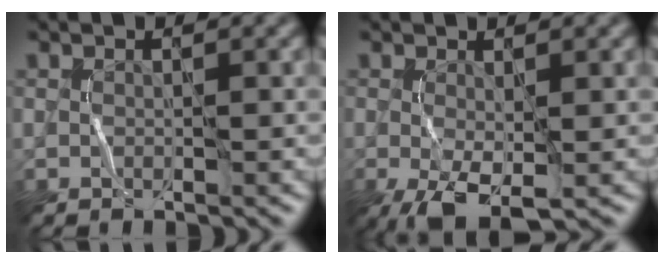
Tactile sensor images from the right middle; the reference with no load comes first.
{"total": 5.4, "force": [-1.9, 2.3, 4.5], "torque": [-0.104, -0.014, -0.033]}